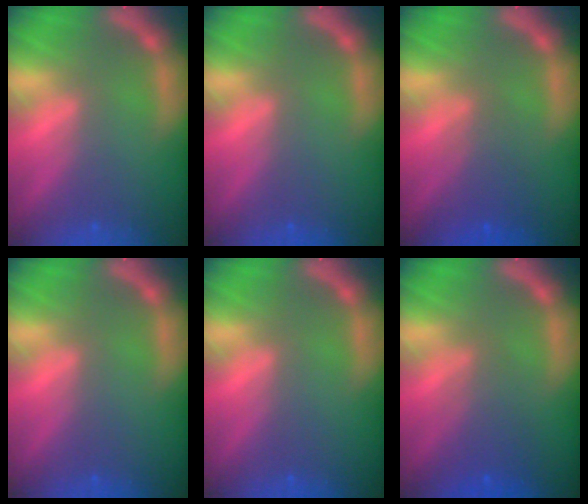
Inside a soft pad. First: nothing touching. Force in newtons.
{"total": 0.0}
{"total": 3.1}
{"total": 0.0}
{"total": 0.0}
{"total": 3.6}